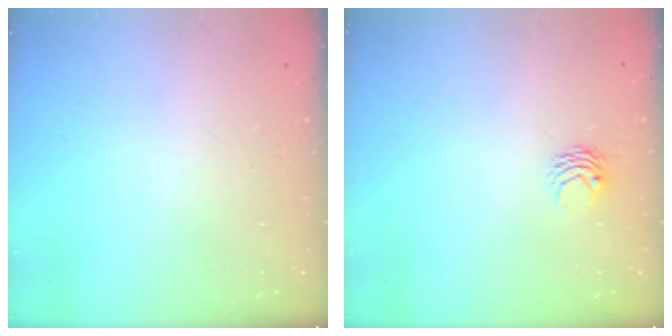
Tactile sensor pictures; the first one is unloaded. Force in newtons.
{"total": 3.2, "press": 3.2, "slide": 0.3}